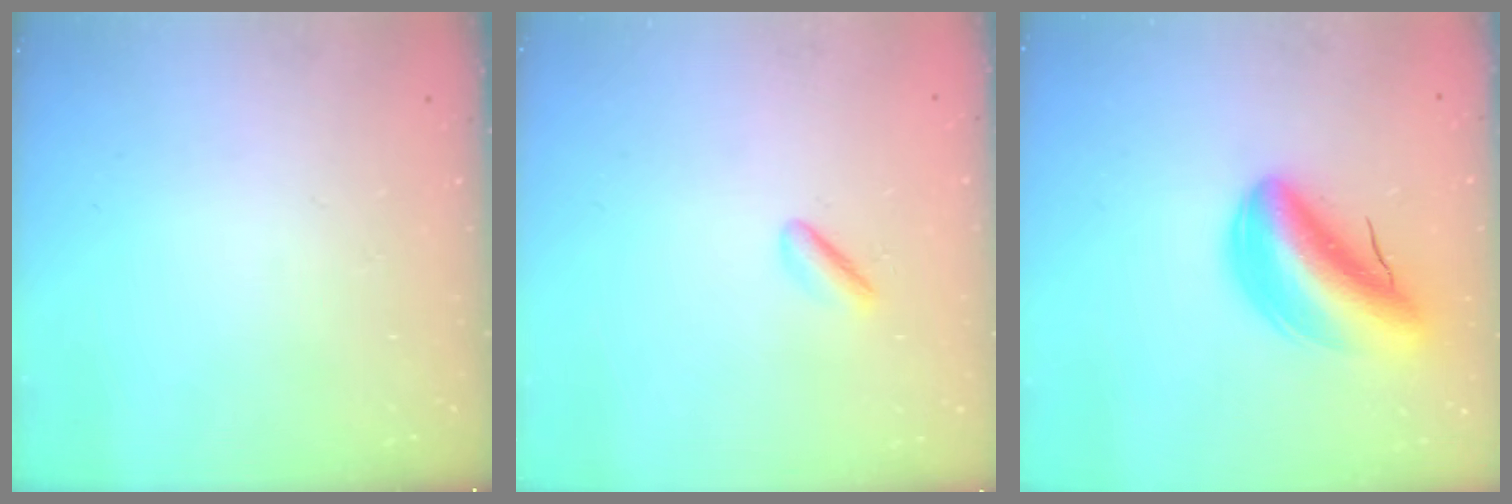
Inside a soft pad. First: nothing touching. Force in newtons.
{"total": 2.2, "press": 1.9, "slide": 1.2}
{"total": 12.8, "press": 12.2, "slide": 3.9}